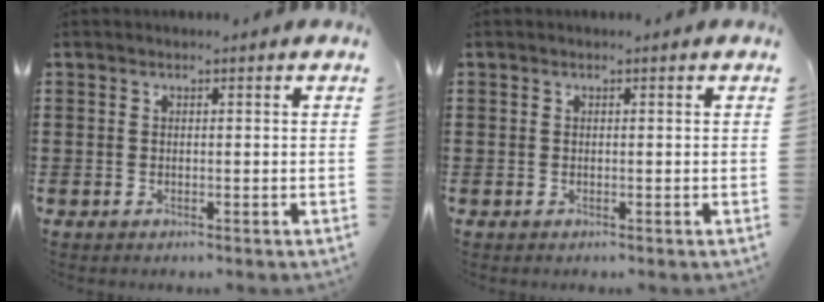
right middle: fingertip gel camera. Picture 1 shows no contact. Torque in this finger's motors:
{"motor_torque": [0.14, -0.26, 0.00, 0.02]}